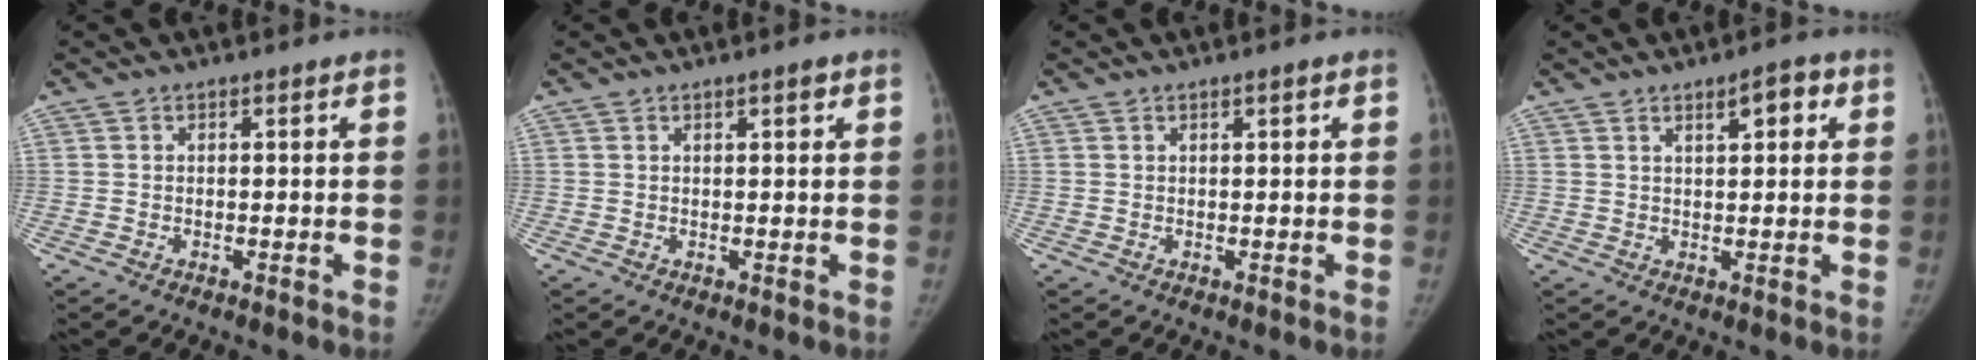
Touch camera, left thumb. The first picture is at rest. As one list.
[{"total": 1.3, "force": [0.8, 0.3, 1.0], "torque": [-0.014, -0.002, 0.011]}, {"total": 0.8, "force": [0.4, 0.1, 0.7], "torque": [-0.011, 0.001, 0.007]}, {"total": 4.2, "force": [2.0, 1.5, 3.4], "torque": [-0.038, -0.005, 0.027]}]